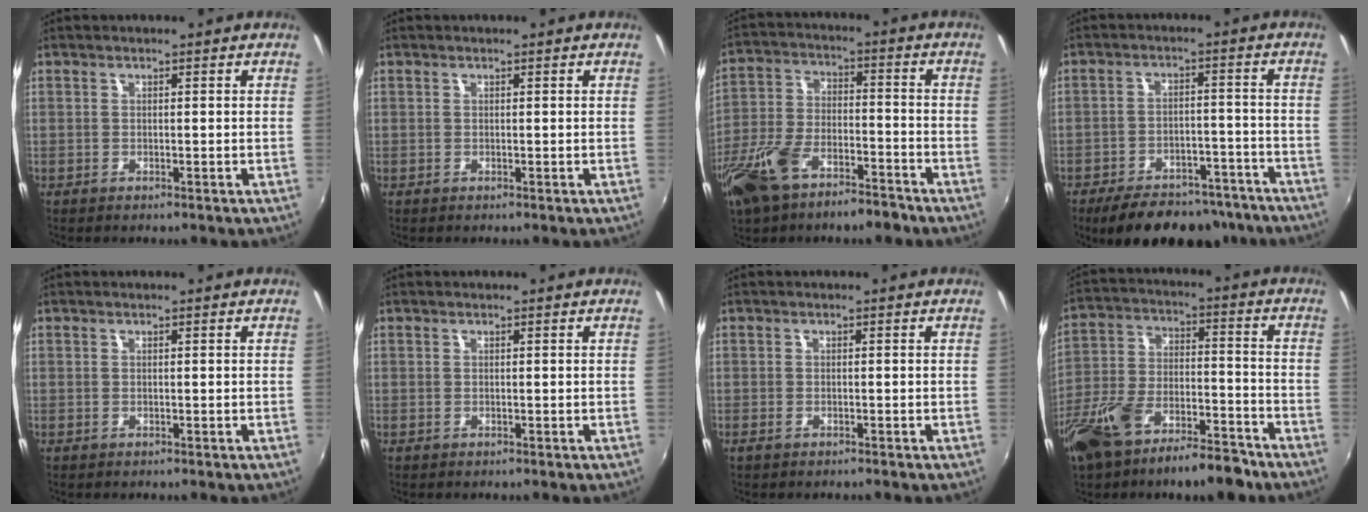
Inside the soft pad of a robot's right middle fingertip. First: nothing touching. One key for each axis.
{"total": 0.0}
{"total": 16.2, "fx": -11.0, "fy": 6.7, "fz": 9.8, "tx": -0.218, "ty": -0.021, "tz": -0.197}
{"total": 17.6, "fx": -14.4, "fy": 7.1, "fz": 7.2, "tx": -0.139, "ty": 0.016, "tz": -0.183}
{"total": 0.0}
{"total": 0.0}
{"total": 1.0, "fx": -0.8, "fy": 0.3, "fz": 0.5, "tx": -0.010, "ty": -0.004, "tz": -0.016}
{"total": 17.1, "fx": -11.6, "fy": 6.9, "fz": 10.6, "tx": -0.217, "ty": -0.006, "tz": -0.193}